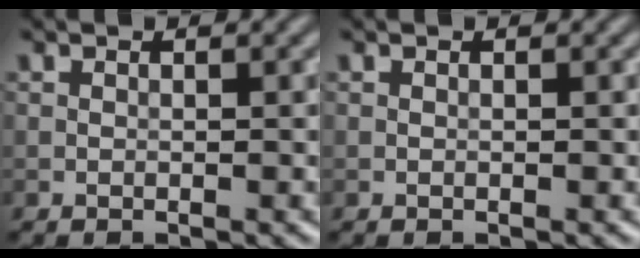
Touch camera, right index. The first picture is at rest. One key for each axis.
{"total": 0.0}